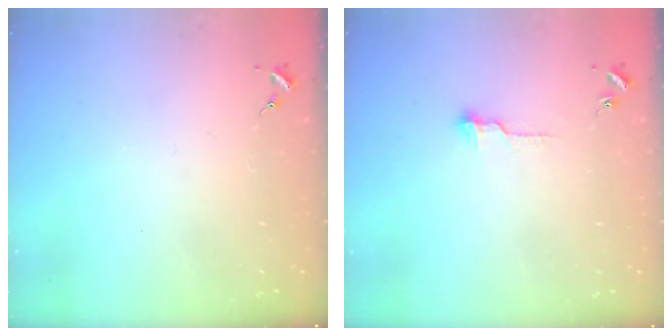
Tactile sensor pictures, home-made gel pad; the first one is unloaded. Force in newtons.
{"total": 5.8, "press": 5.8, "slide": 0.4}